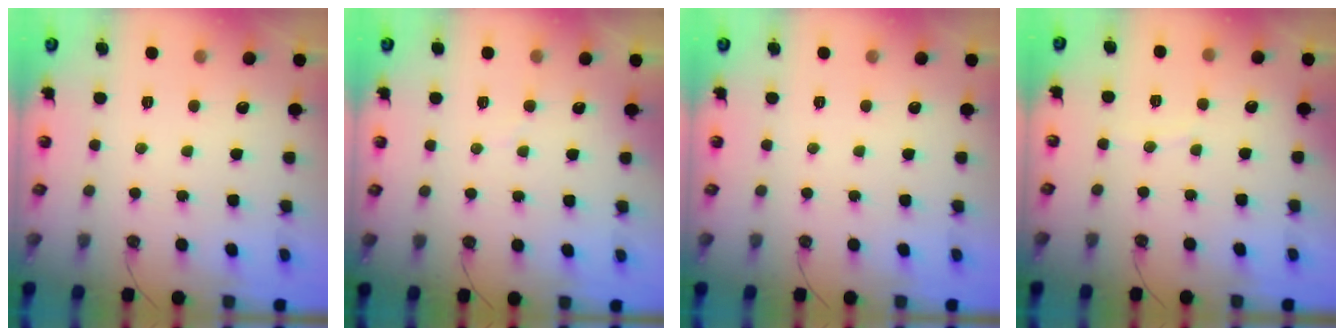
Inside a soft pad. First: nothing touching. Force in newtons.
{"total": 2.7, "press": 2.6, "slide": 0.3}
{"total": 0.0}
{"total": 2.7, "press": 2.7, "slide": 0.3}